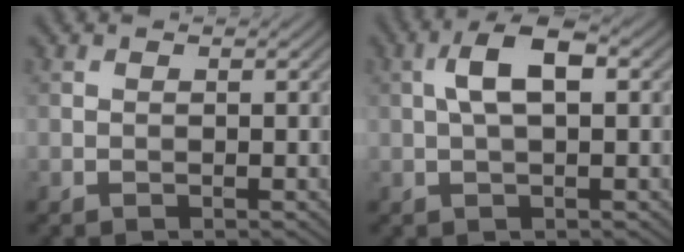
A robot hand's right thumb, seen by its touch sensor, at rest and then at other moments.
{"total": 5.3, "force": [1.0, 2.1, 4.8], "torque": [-0.095, 0.014, 0.015]}